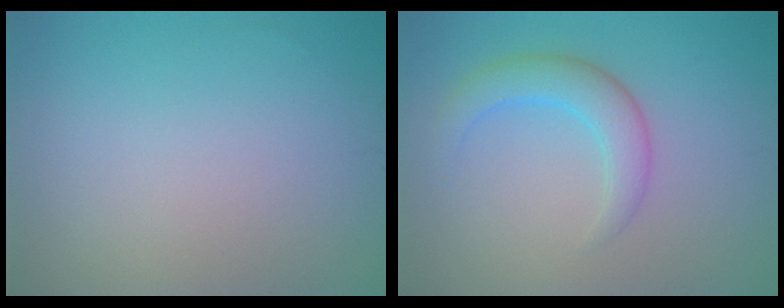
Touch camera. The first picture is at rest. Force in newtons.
{"total": 3.3, "press": 3.3, "slide": 0.1}